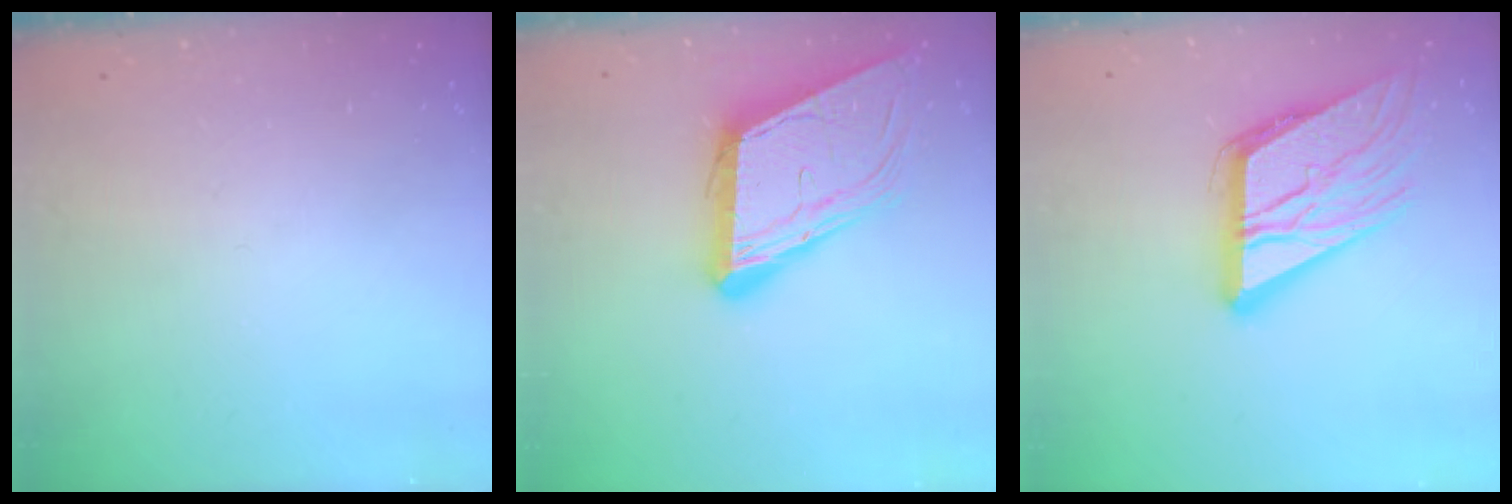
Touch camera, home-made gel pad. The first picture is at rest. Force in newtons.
{"total": 15.9, "press": 15.4, "slide": 4.0}
{"total": 17.7, "press": 17.6, "slide": 2.1}